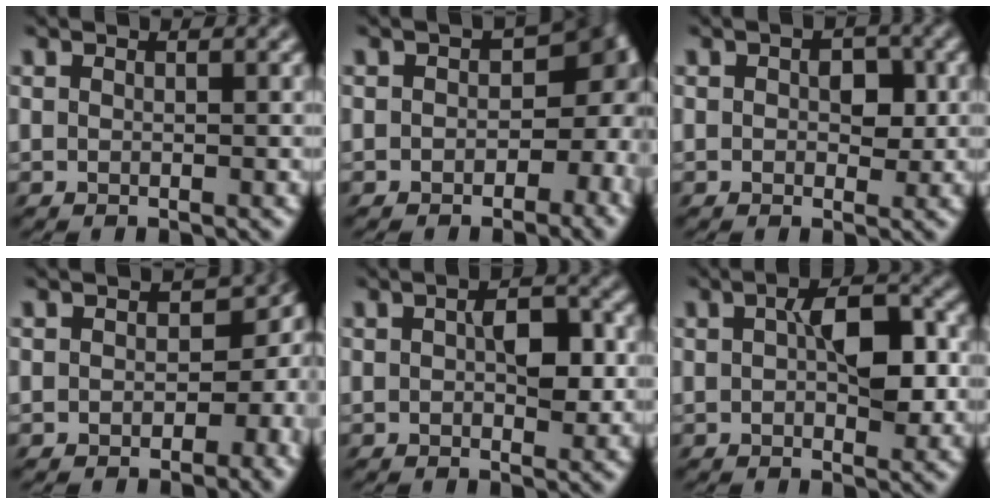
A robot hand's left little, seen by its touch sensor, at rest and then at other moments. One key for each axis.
{"total": 13.8, "fx": -2.4, "fy": 10.4, "fz": 8.7, "tx": -0.103, "ty": -0.024, "tz": -0.064}
{"total": 3.8, "fx": 0.1, "fy": 2.6, "fz": 2.7, "tx": -0.046, "ty": 0.001, "tz": 0.001}
{"total": 9.2, "fx": -1.7, "fy": 6.7, "fz": 6.1, "tx": -0.074, "ty": -0.022, "tz": -0.035}
{"total": 4.5, "fx": 0.0, "fy": 2.6, "fz": 3.7, "tx": -0.061, "ty": 0.004, "tz": -0.002}
{"total": 6.0, "fx": 0.2, "fy": 3.2, "fz": 5.0, "tx": -0.081, "ty": 0.009, "tz": -0.004}